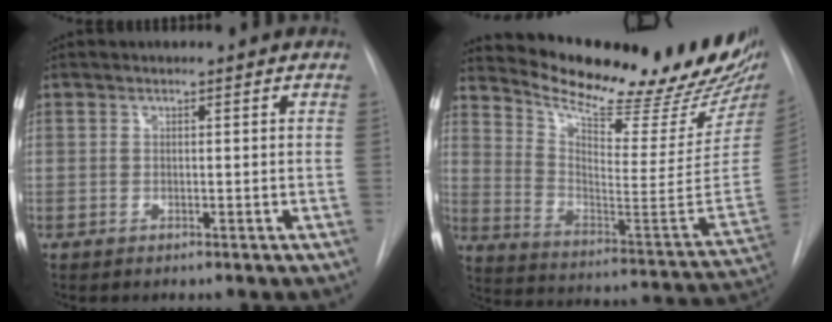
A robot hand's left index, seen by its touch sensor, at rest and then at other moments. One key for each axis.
{"total": 27.3, "fx": 23.5, "fy": 3.6, "fz": 13.3, "tx": -0.210, "ty": -0.095, "tz": 0.318}